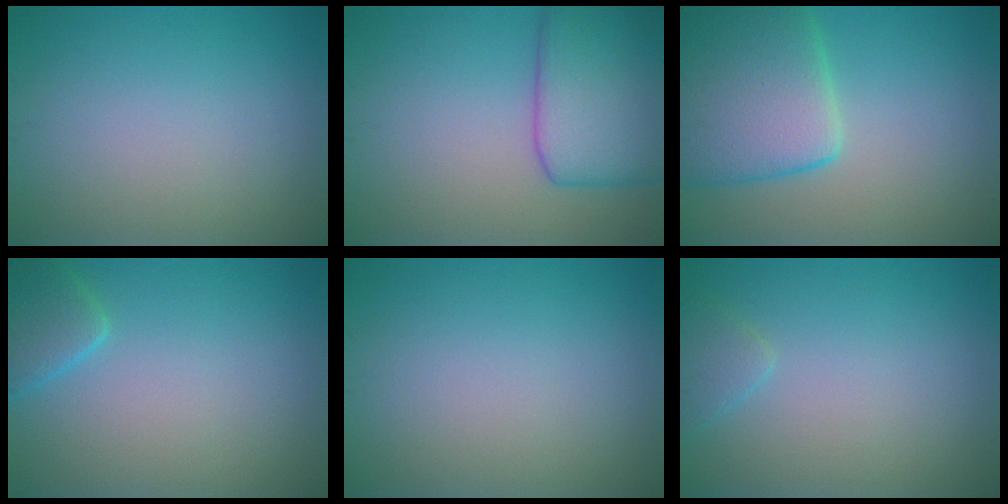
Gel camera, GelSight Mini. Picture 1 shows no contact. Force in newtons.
{"total": 7.8, "press": 7.8, "slide": 0.3}
{"total": 8.7, "press": 8.6, "slide": 0.8}
{"total": 2.4, "press": 2.4, "slide": 0.3}
{"total": 0.0}
{"total": 1.4, "press": 1.4, "slide": 0.2}